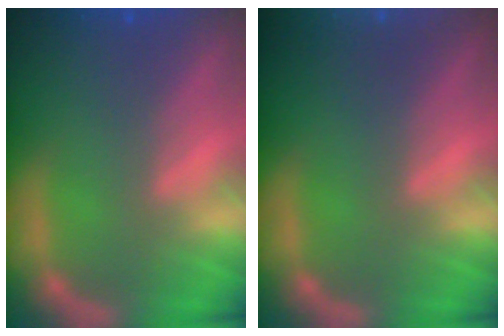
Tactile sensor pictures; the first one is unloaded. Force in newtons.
{"total": 9.0}